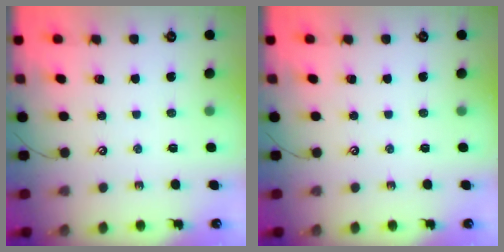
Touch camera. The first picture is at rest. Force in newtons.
{"total": 0.0}